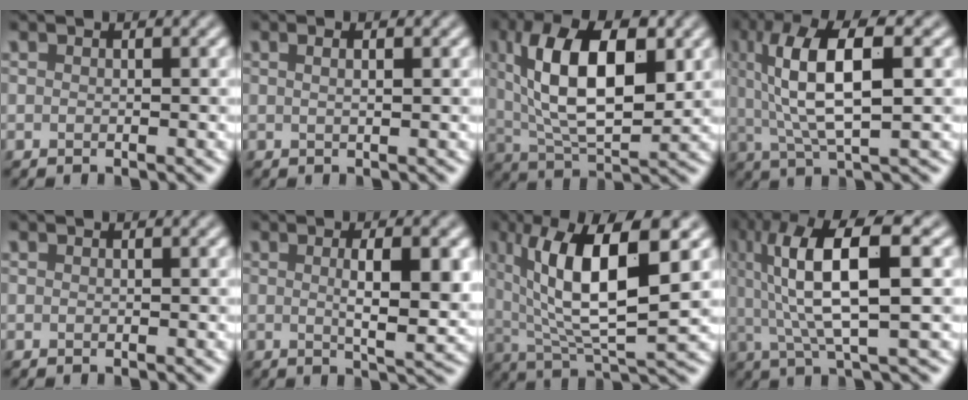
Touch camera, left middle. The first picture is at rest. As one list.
[{"total": 2.0, "force": [0.9, 0.8, 1.6], "torque": [-0.008, -0.003, -0.003]}, {"total": 11.1, "force": [2.7, 4.9, 9.6], "torque": [-0.159, 0.009, 0.041]}, {"total": 9.1, "force": [1.8, 2.8, 8.5], "torque": [-0.154, 0.007, 0.031]}, {"total": 0.0}, {"total": 5.8, "force": [0.5, 1.4, 5.6], "torque": [-0.086, -0.003, 0.012]}, {"total": 10.9, "force": [2.7, 3.1, 10.0], "torque": [-0.166, -0.001, 0.051]}, {"total": 10.3, "force": [1.8, 2.7, 9.8], "torque": [-0.174, 0.014, 0.035]}]